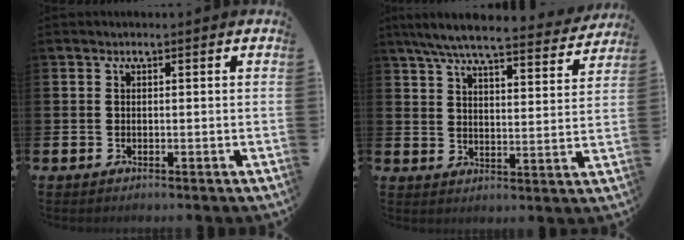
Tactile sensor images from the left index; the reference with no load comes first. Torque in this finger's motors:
{"motor_torque": [1.07, -1.07, 1.05, 0.21]}